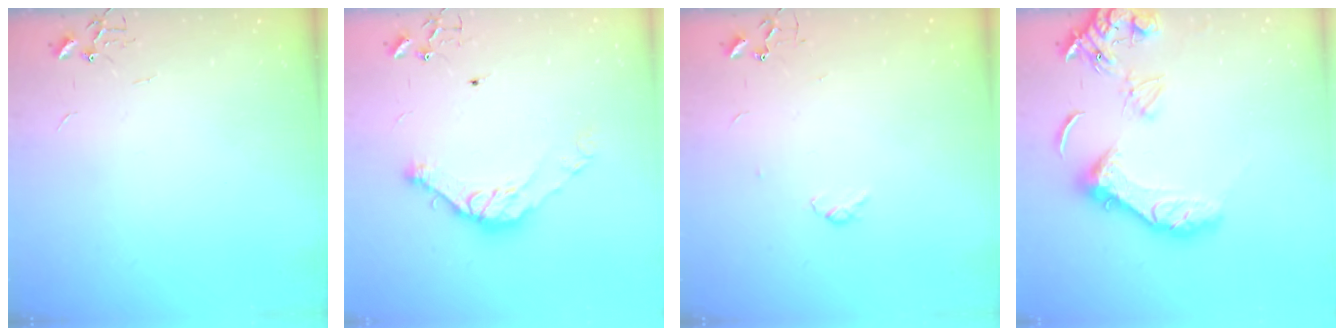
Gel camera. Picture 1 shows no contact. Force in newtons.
{"total": 11.8, "press": 11.8, "slide": 0.7}
{"total": 4.3, "press": 4.3, "slide": 0.7}
{"total": 14.9, "press": 14.8, "slide": 1.9}